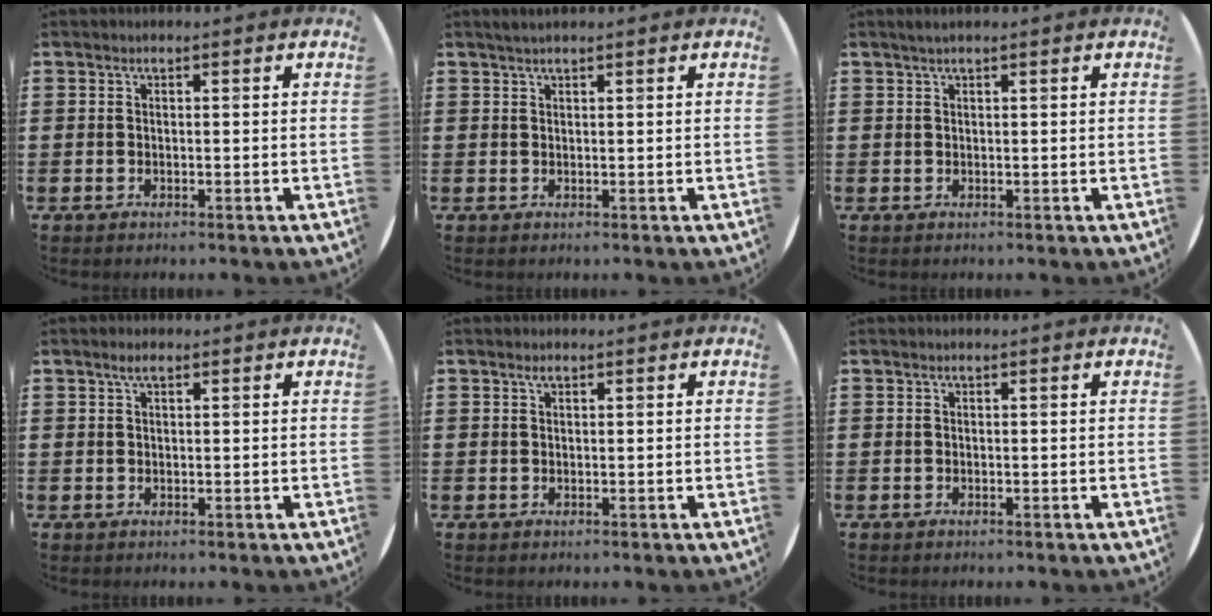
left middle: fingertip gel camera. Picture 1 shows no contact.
{"total": 0.9, "force": [0.8, -0.1, 0.4], "torque": [-0.009, 0.001, 0.016]}
{"total": 0.7, "force": [0.5, 0.0, 0.6], "torque": [-0.010, 0.002, 0.009]}
{"total": 1.5, "force": [0.9, 0.6, 1.0], "torque": [-0.013, 0.002, 0.013]}
{"total": 0.6, "force": [0.4, 0.3, 0.2], "torque": [0.001, -0.001, 0.006]}
{"total": 0.0}